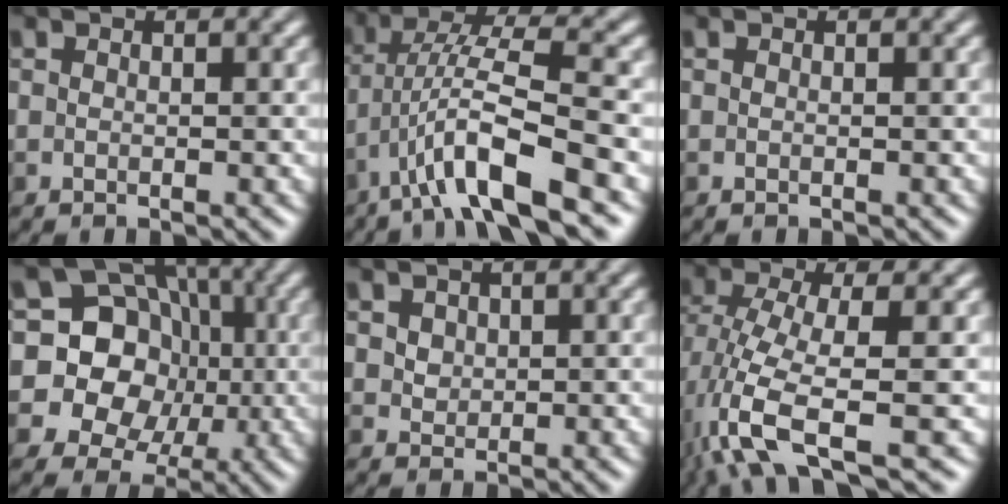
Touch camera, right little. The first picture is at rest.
{"total": 7.7, "force": [-4.2, 0.8, 6.4], "torque": [-0.117, 0.017, -0.077]}
{"total": 0.0}
{"total": 15.2, "force": [0.5, 13.9, 6.1], "torque": [-0.126, 0.046, -0.025]}
{"total": 3.3, "force": [1.8, 2.4, 1.5], "torque": [-0.026, 0.010, 0.027]}
{"total": 7.6, "force": [-3.2, 2.3, 6.5], "torque": [-0.139, 0.001, -0.065]}